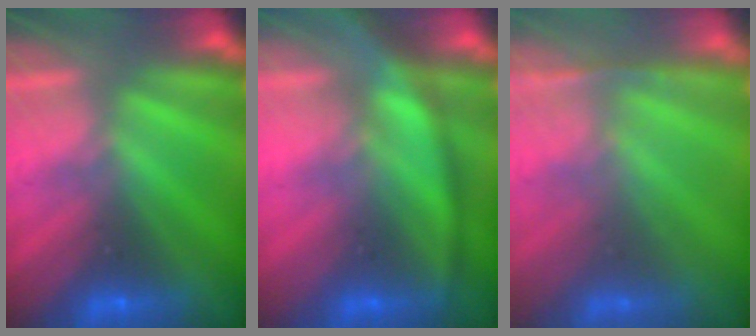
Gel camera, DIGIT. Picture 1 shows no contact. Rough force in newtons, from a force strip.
{"total": 3.1}
{"total": 1.4}